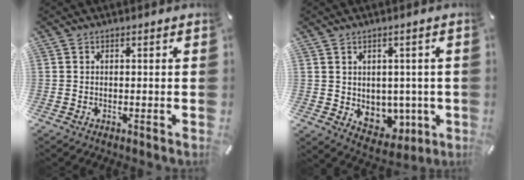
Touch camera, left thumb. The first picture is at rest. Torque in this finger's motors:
{"motor_torque": [0.96, 0.98, 0.01, 0.01, 0.00]}